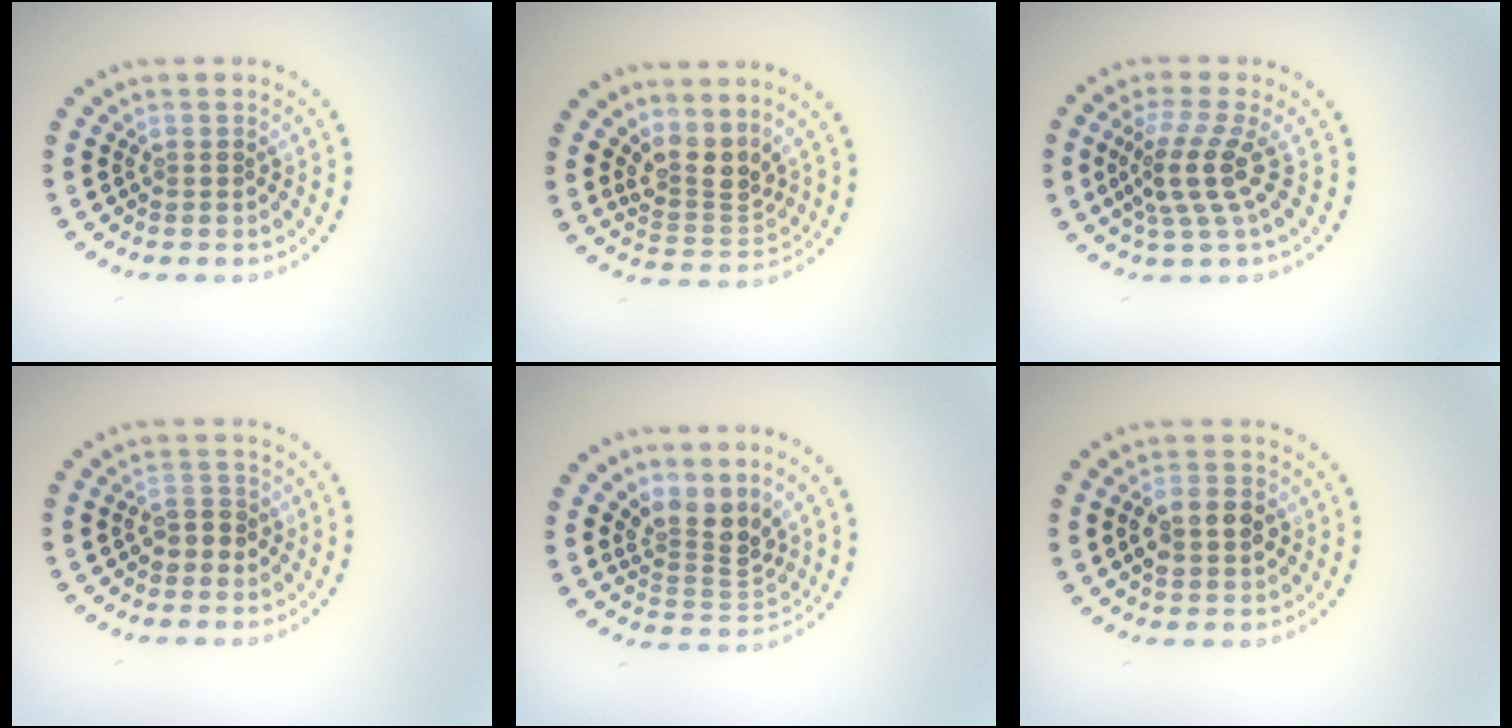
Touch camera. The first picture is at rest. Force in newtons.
{"total": 3.0, "press": 2.2, "slide": 2.1}
{"total": 3.8, "press": 2.7, "slide": 2.6}
{"total": 1.8, "press": 1.7, "slide": 0.7}
{"total": 3.2, "press": 2.3, "slide": 2.2}
{"total": 3.6, "press": 3.6, "slide": 0.2}